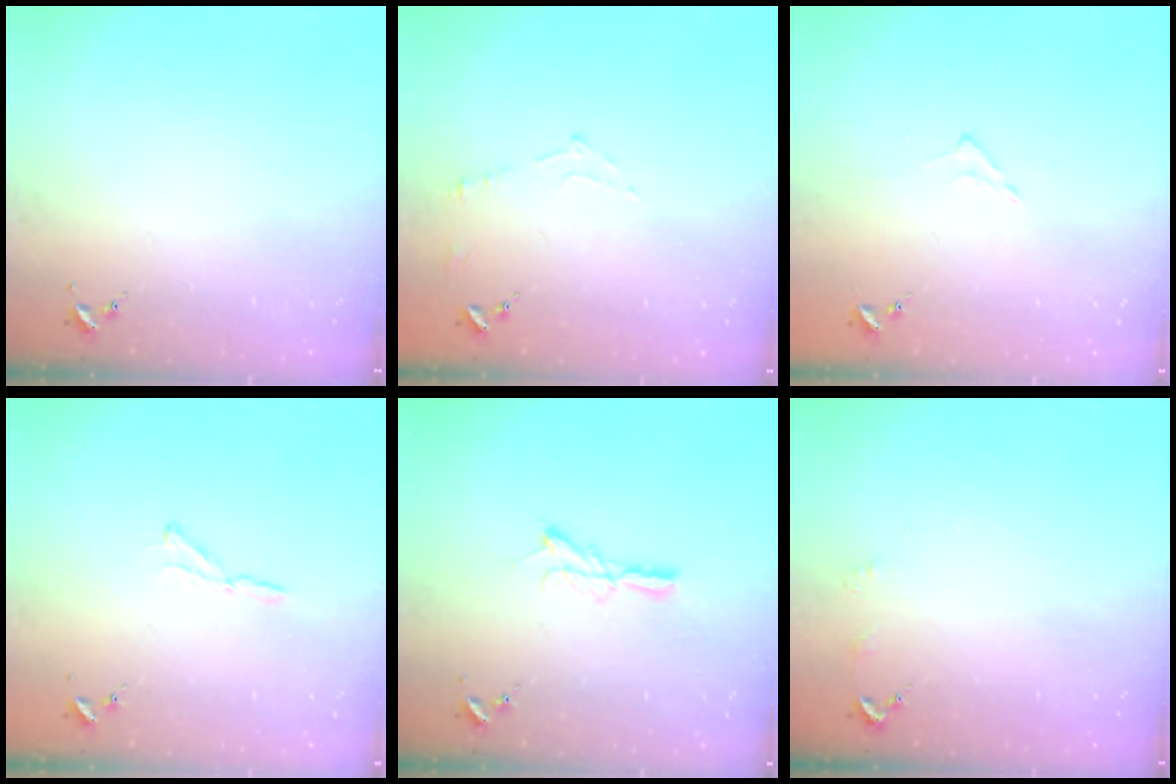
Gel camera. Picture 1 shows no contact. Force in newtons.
{"total": 5.4, "press": 5.4, "slide": 0.7}
{"total": 4.3, "press": 4.3, "slide": 0.7}
{"total": 2.9, "press": 2.9, "slide": 0.3}
{"total": 7.6, "press": 7.6, "slide": 0.1}
{"total": 2.9, "press": 2.8, "slide": 0.3}